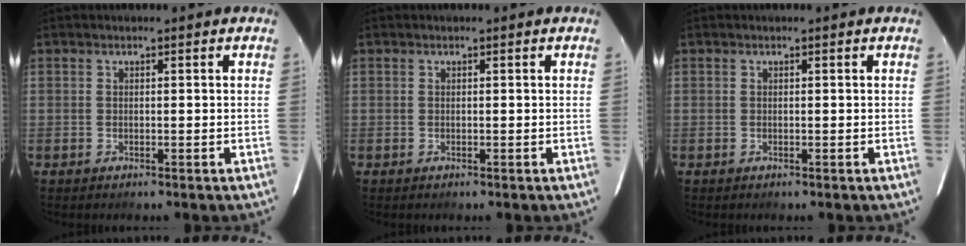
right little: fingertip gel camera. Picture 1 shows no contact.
{"total": 0.0}
{"total": 0.0}